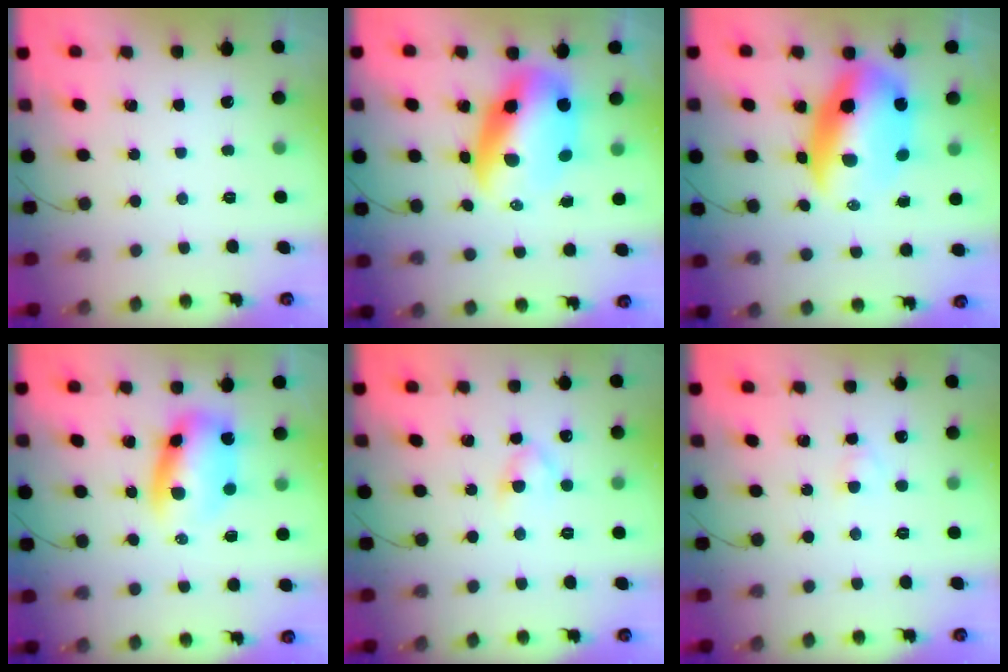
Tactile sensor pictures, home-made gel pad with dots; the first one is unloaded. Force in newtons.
{"total": 12.2, "press": 11.9, "slide": 2.8}
{"total": 14.4, "press": 14.1, "slide": 3.0}
{"total": 9.3, "press": 9.0, "slide": 2.4}
{"total": 3.5, "press": 3.3, "slide": 1.4}
{"total": 2.2, "press": 1.9, "slide": 1.1}